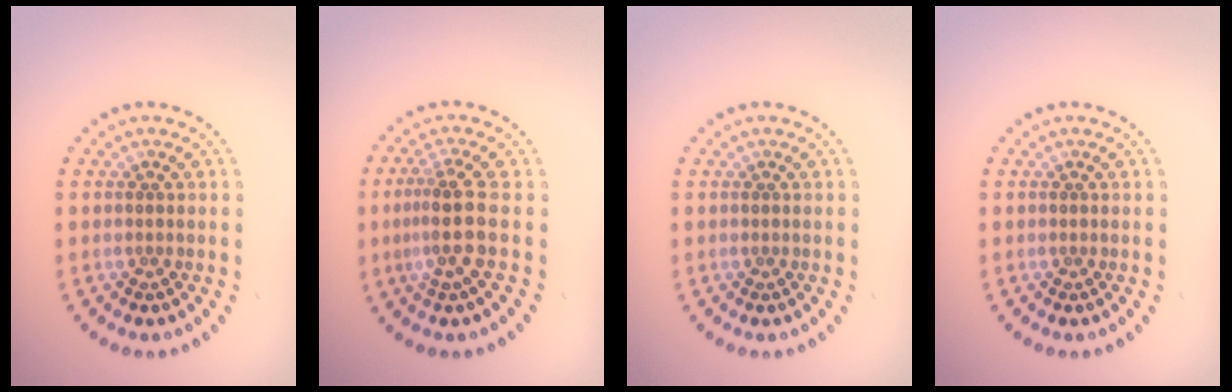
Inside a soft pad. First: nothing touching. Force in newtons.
{"total": 3.3, "press": 2.5, "slide": 2.1}
{"total": 0.0}
{"total": 0.0}